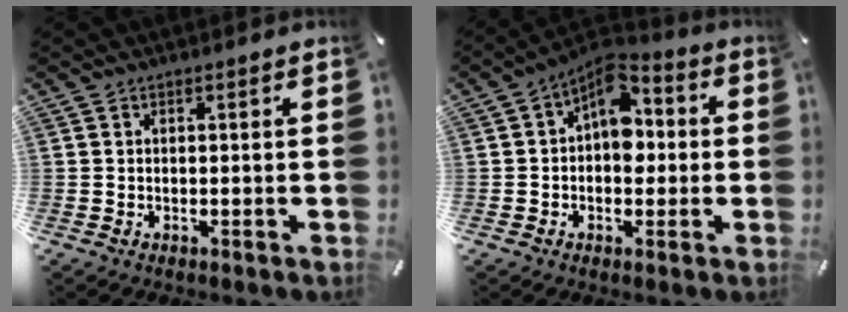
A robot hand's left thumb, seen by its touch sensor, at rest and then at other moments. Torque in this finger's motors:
{"motor_torque": [0.35, 0.89, 0.93, 0.48, 0.16]}